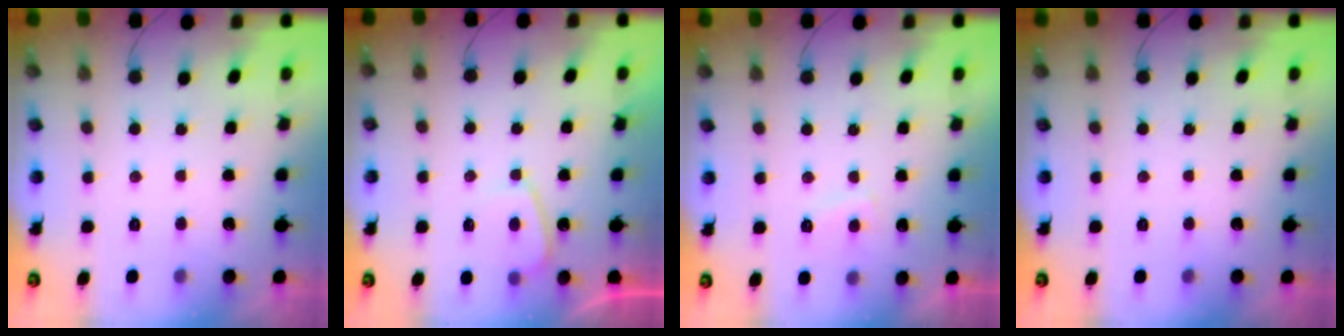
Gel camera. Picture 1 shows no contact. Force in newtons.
{"total": 3.2, "press": 3.1, "slide": 1.0}
{"total": 3.0, "press": 2.9, "slide": 0.8}
{"total": 0.0}